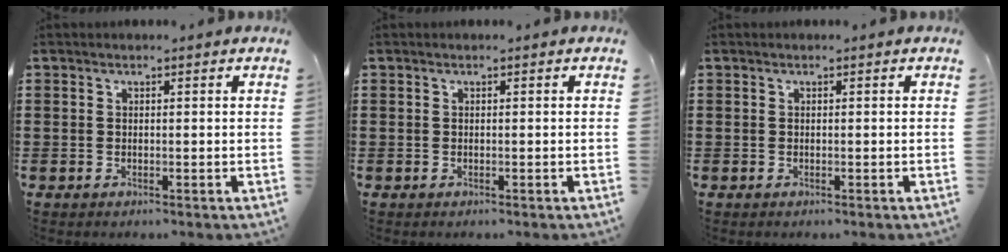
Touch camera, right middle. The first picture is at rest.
{"total": 0.0}
{"total": 0.0}